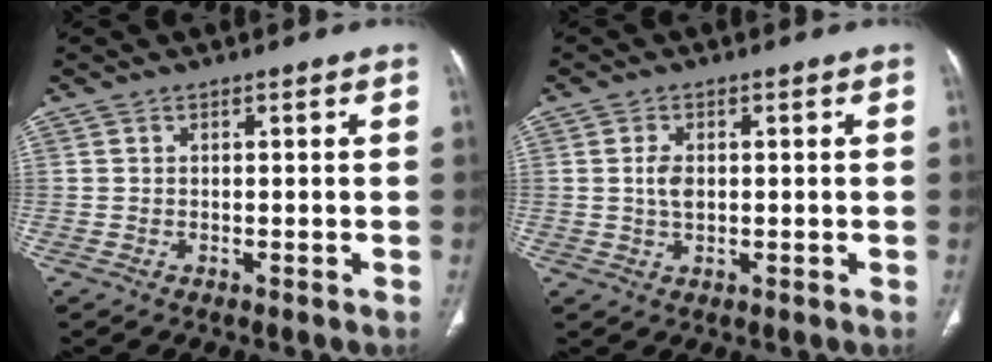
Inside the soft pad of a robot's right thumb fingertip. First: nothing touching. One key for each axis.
{"total": 3.1, "fx": 0.3, "fy": 1.8, "fz": 2.5, "tx": -0.047, "ty": 0.000, "tz": 0.007}